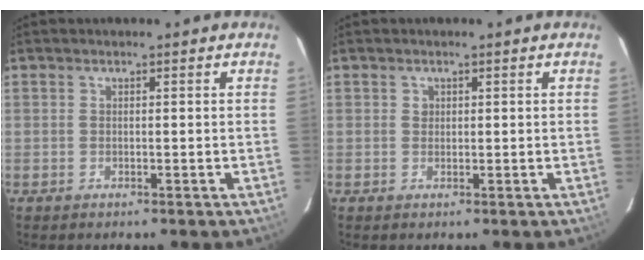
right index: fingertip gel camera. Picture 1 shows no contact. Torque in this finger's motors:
{"motor_torque": [0.01, 0.00, 0.00, 0.01]}